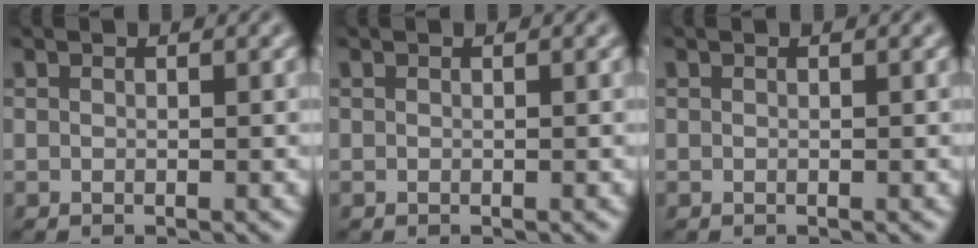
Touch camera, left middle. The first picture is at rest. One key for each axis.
{"total": 0.0}
{"total": 0.0}